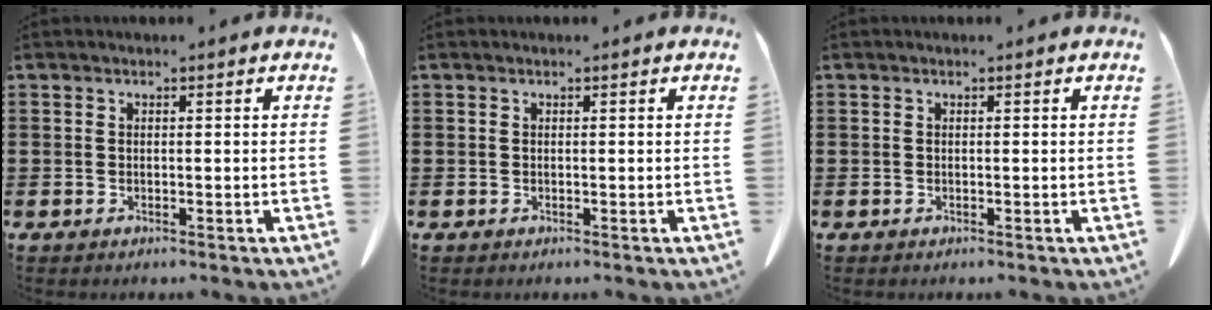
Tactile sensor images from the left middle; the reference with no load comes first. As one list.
[{"total": 0.0}, {"total": 0.0}]